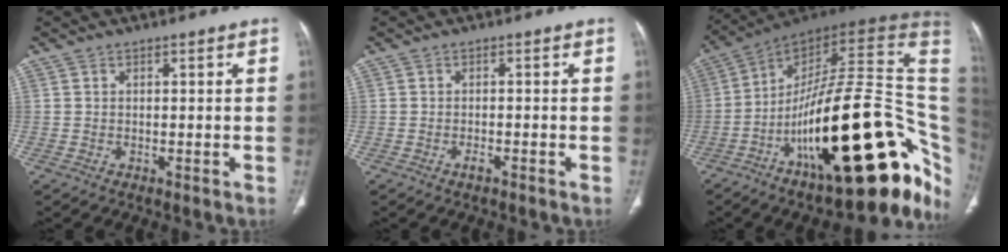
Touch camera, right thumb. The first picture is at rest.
{"total": 1.2, "force": [-0.9, 0.2, 0.9], "torque": [-0.020, 0.004, -0.015]}
{"total": 37.5, "force": [-9.2, 13.1, 33.9], "torque": [-0.403, 0.078, -0.137]}